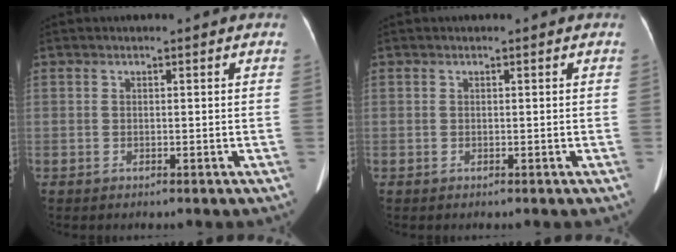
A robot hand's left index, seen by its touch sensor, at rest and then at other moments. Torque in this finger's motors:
{"motor_torque": [0.03, 0.04, 0.00, 0.00]}